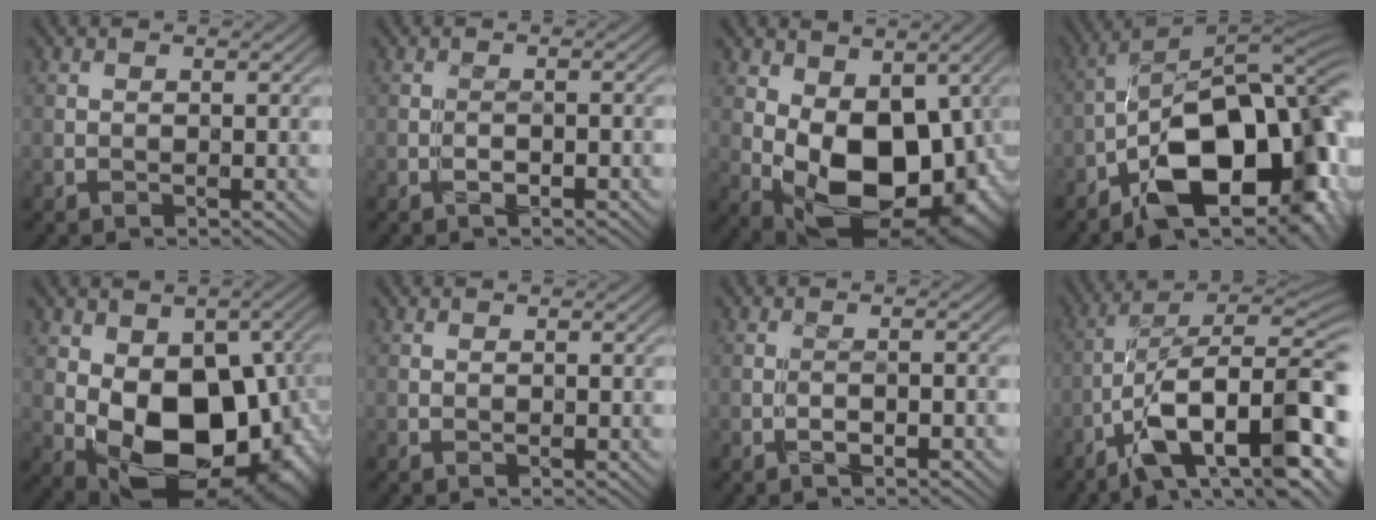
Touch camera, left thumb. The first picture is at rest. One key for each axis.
{"total": 0.6, "fx": -0.5, "fy": 0.0, "fz": 0.3, "tx": -0.005, "ty": 0.000, "tz": -0.009}
{"total": 12.6, "fx": 0.4, "fy": 7.7, "fz": 9.9, "tx": -0.174, "ty": -0.027, "tz": 0.016}
{"total": 16.8, "fx": -6.6, "fy": 8.3, "fz": 13.0, "tx": -0.190, "ty": -0.005, "tz": -0.122}
{"total": 15.3, "fx": -1.1, "fy": 9.8, "fz": 11.6, "tx": -0.179, "ty": -0.036, "tz": -0.005}
{"total": 0.0}
{"total": 0.9, "fx": -0.7, "fy": -0.1, "fz": 0.5, "tx": -0.009, "ty": 0.002, "tz": -0.012}
{"total": 14.5, "fx": -6.7, "fy": 4.9, "fz": 11.8, "tx": -0.182, "ty": 0.001, "tz": -0.122}